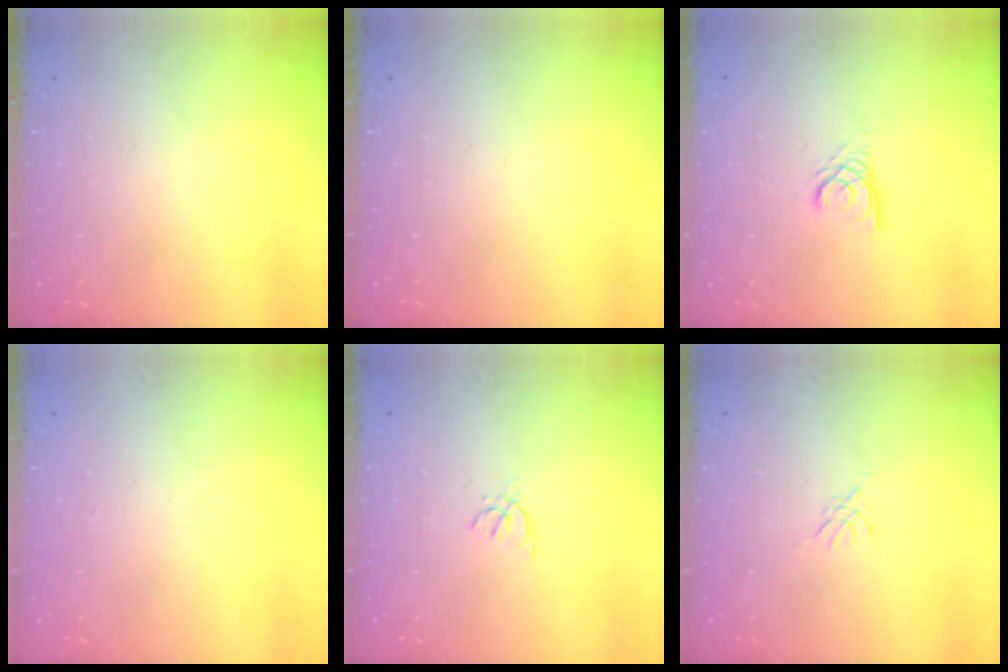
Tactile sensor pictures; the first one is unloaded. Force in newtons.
{"total": 0.0}
{"total": 3.1, "press": 3.1, "slide": 0.1}
{"total": 2.0, "press": 1.9, "slide": 0.5}
{"total": 1.2, "press": 1.2, "slide": 0.4}
{"total": 2.7, "press": 2.6, "slide": 0.6}